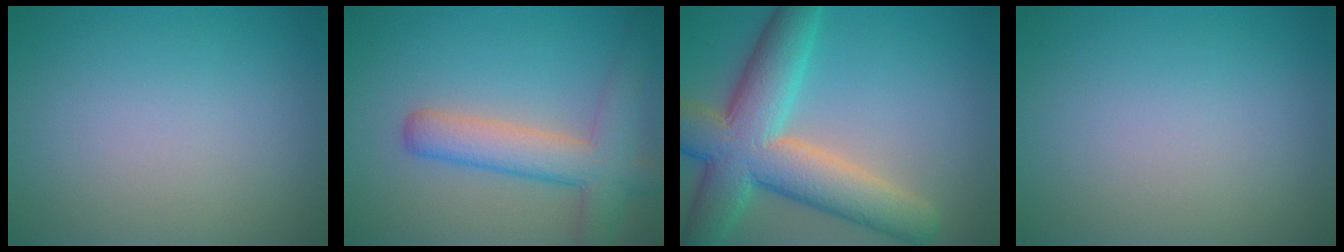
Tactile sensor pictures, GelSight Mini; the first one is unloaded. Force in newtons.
{"total": 5.4, "press": 5.4, "slide": 0.4}
{"total": 10.2, "press": 10.2, "slide": 0.6}
{"total": 0.0}